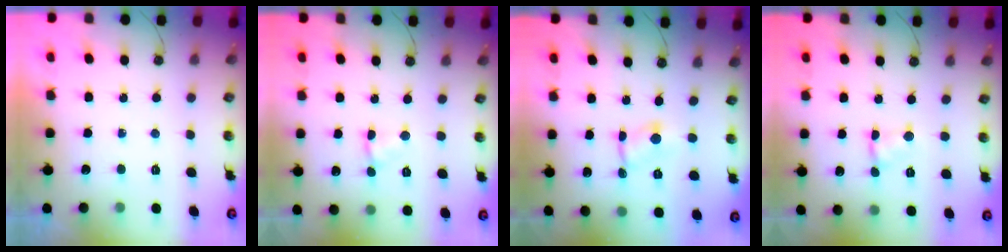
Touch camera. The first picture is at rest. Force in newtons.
{"total": 1.9, "press": 1.9, "slide": 0.3}
{"total": 1.5, "press": 1.5, "slide": 0.1}
{"total": 1.4, "press": 1.4, "slide": 0.2}